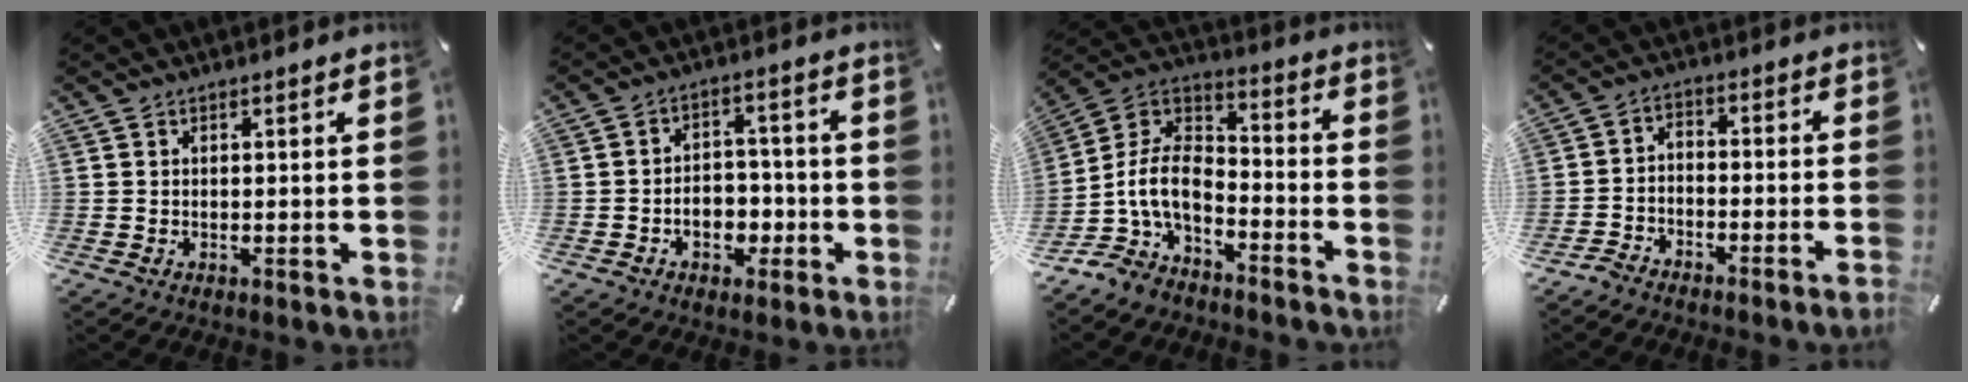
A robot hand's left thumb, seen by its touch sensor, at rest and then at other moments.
{"total": 7.2, "force": [-2.4, 5.7, 3.7], "torque": [-0.054, 0.020, -0.039]}
{"total": 10.7, "force": [-5.5, 6.8, 6.1], "torque": [-0.149, 0.011, -0.114]}
{"total": 5.6, "force": [-5.3, 0.4, 1.7], "torque": [-0.036, 0.004, -0.103]}